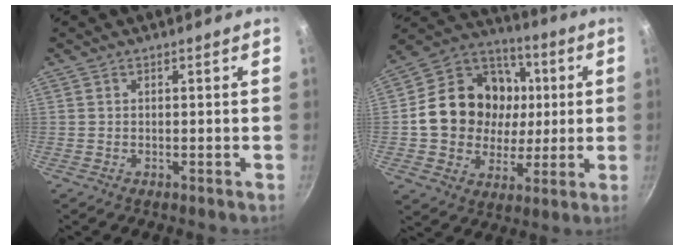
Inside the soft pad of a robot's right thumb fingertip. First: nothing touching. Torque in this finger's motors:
{"motor_torque": [1.77, 2.60, 1.03, -0.26, 0.14]}